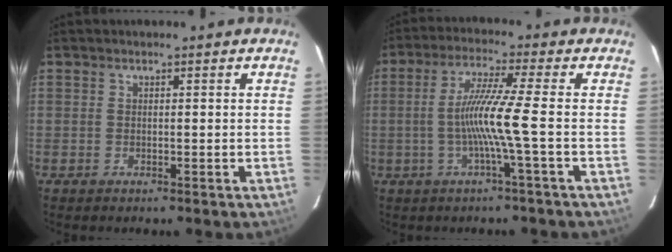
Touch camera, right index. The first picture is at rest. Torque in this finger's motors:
{"motor_torque": [1.07, -0.33, 0.69, 0.16]}